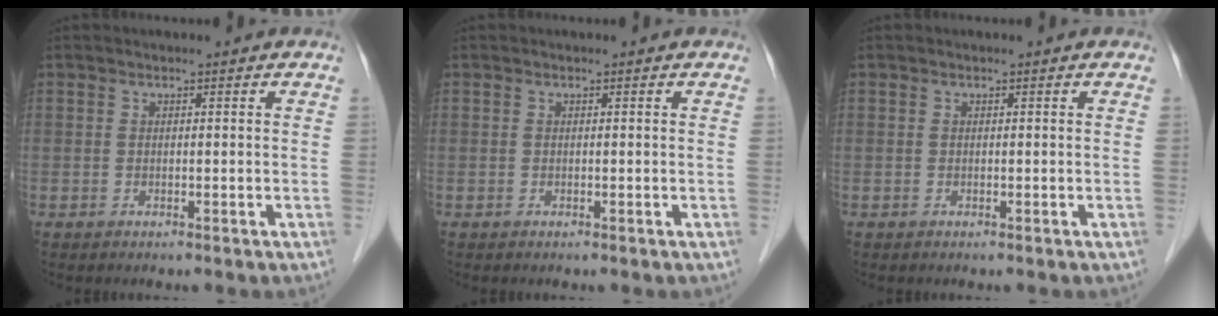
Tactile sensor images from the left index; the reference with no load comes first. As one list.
[{"total": 0.0}, {"total": 0.0}]